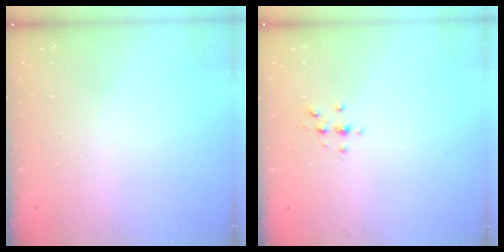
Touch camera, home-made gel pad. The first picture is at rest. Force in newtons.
{"total": 3.0, "press": 3.0, "slide": 0.3}